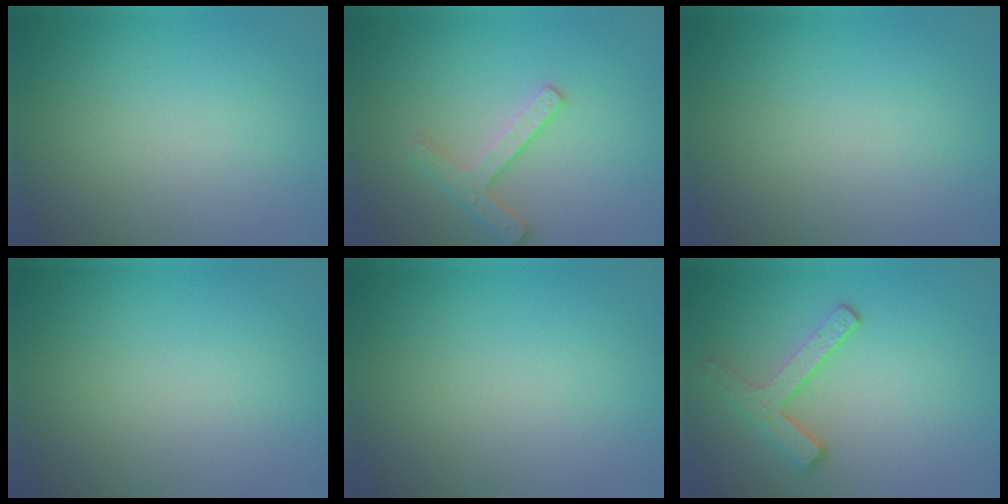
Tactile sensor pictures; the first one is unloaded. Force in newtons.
{"total": 2.5, "press": 2.4, "slide": 0.7}
{"total": 0.0}
{"total": 0.0}
{"total": 0.0}
{"total": 2.5, "press": 2.3, "slide": 0.9}